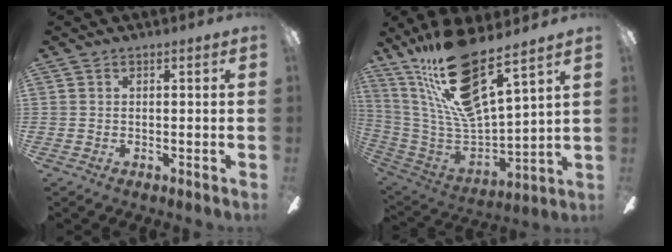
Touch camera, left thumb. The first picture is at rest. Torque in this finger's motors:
{"motor_torque": [0.53, 0.14, 1.13, -1.64, 0.18]}